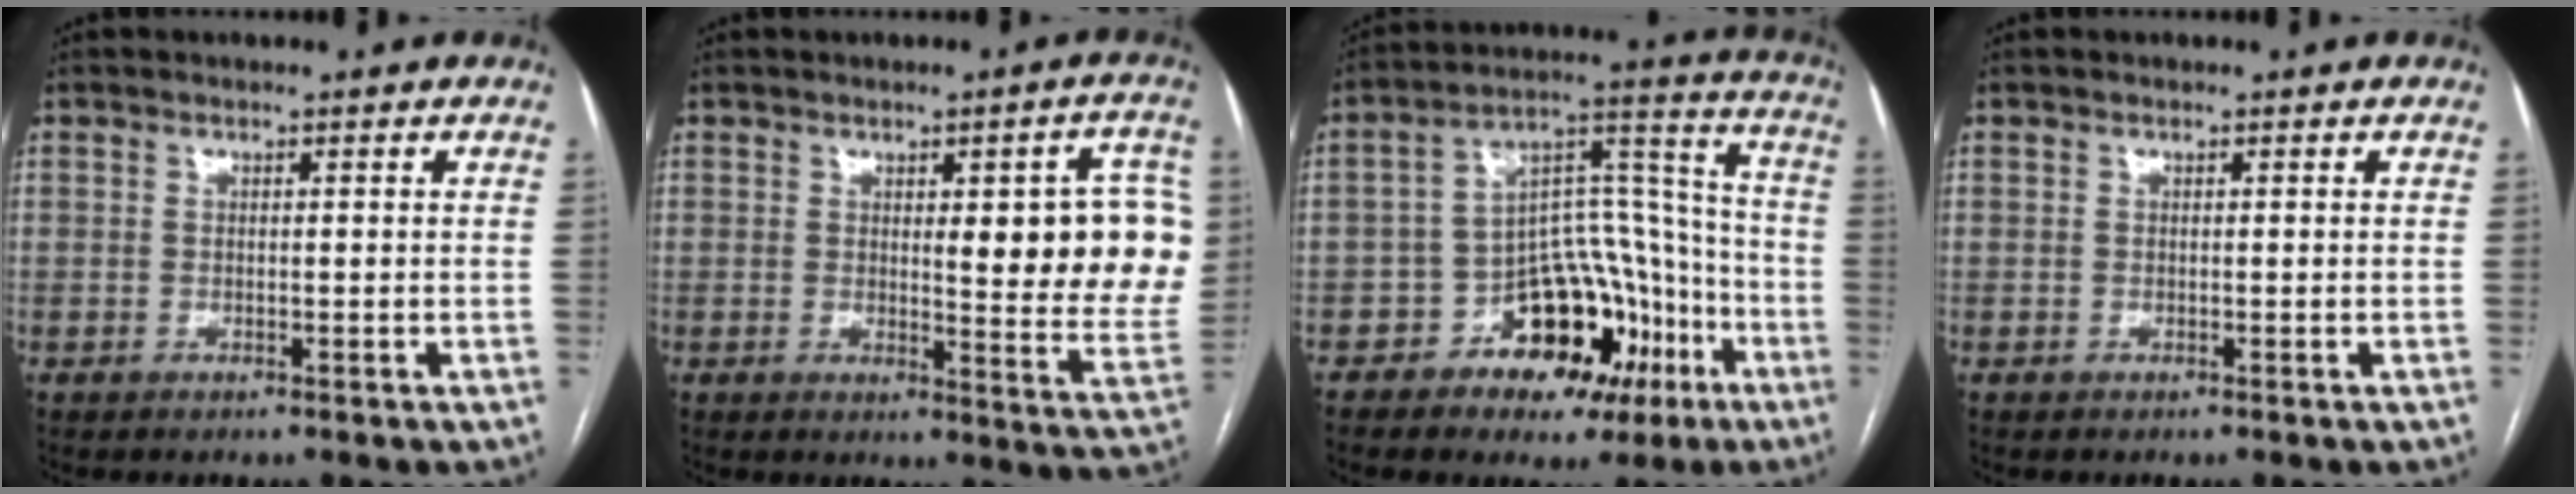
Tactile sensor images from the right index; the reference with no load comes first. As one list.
[{"total": 13.6, "force": [2.4, 3.0, 13.0], "torque": [-0.142, -0.003, 0.029]}, {"total": 15.0, "force": [-7.6, 9.3, 9.1], "torque": [-0.114, 0.048, -0.107]}, {"total": 0.0}]